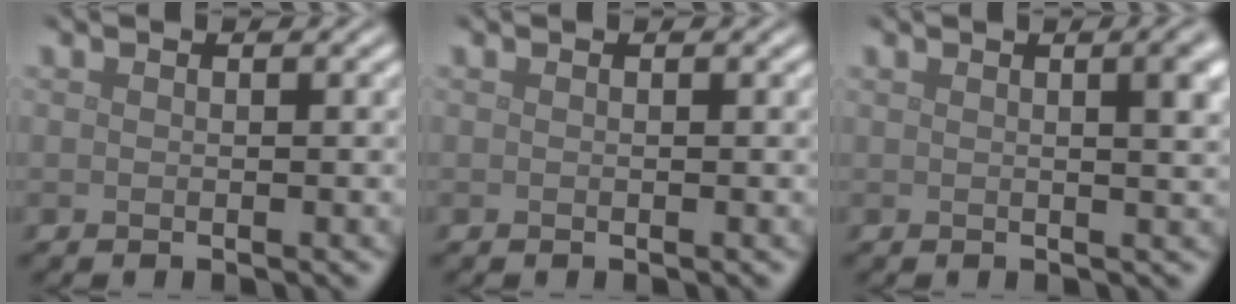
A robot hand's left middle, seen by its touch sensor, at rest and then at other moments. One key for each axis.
{"total": 0.0}
{"total": 4.9, "fx": 1.4, "fy": 1.9, "fz": 4.3, "tx": -0.026, "ty": 0.018, "tz": 0.012}